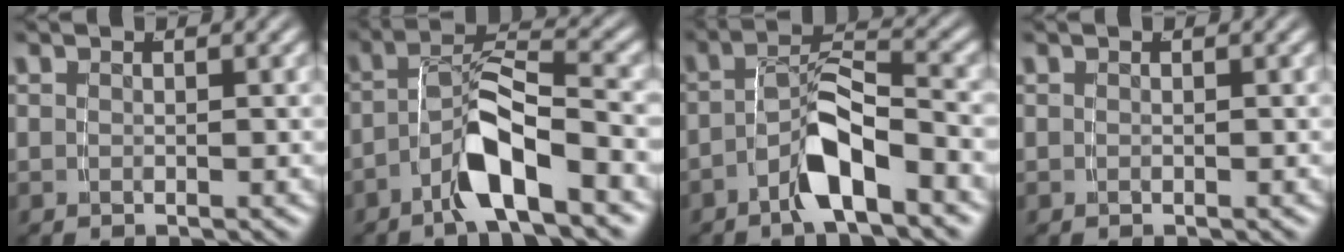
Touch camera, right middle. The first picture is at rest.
{"total": 4.8, "force": [-2.6, 0.9, 3.9], "torque": [-0.066, 0.009, -0.048]}
{"total": 4.5, "force": [-2.8, 0.9, 3.4], "torque": [-0.051, 0.009, -0.050]}
{"total": 0.0}